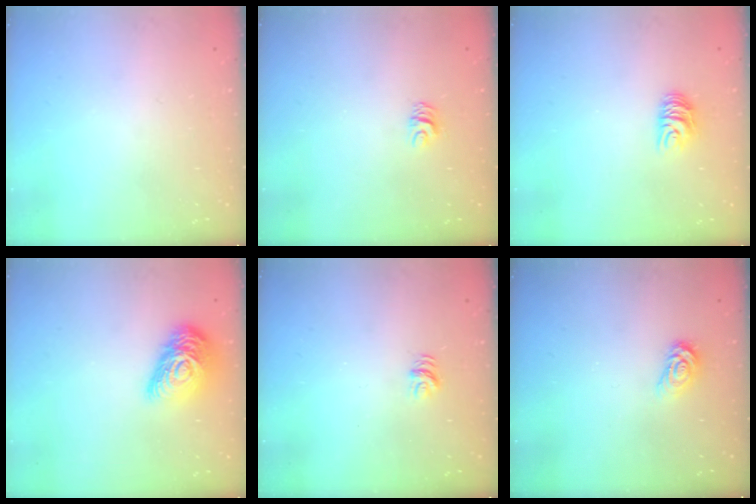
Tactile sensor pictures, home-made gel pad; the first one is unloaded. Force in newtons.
{"total": 5.1, "press": 5.0, "slide": 0.3}
{"total": 6.2, "press": 6.2, "slide": 0.4}
{"total": 15.3, "press": 15.3, "slide": 0.8}
{"total": 4.7, "press": 4.7, "slide": 0.3}
{"total": 3.8, "press": 3.8, "slide": 0.4}